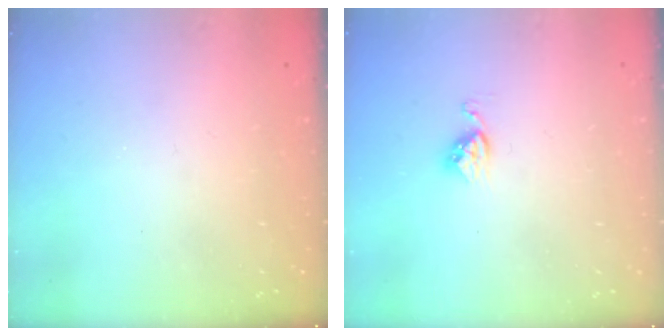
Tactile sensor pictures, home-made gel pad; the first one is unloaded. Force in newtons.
{"total": 3.5, "press": 3.5, "slide": 0.5}